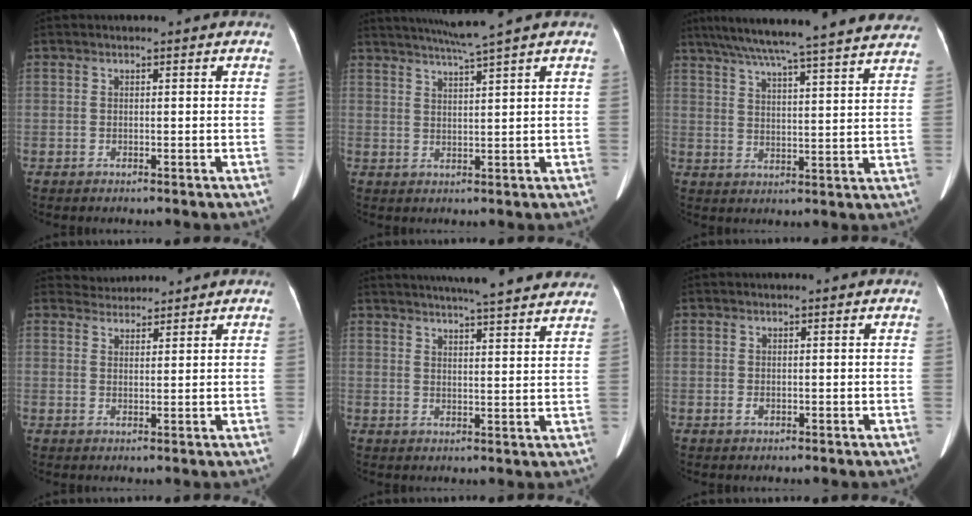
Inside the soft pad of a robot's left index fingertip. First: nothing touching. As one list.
[{"total": 5.8, "force": [4.7, -1.9, 2.9], "torque": [-0.048, 0.002, 0.082]}, {"total": 28.4, "force": [25.2, 1.3, 13.1], "torque": [-0.218, -0.010, 0.322]}, {"total": 2.7, "force": [2.6, 0.3, -0.6], "torque": [0.002, 0.017, 0.050]}, {"total": 19.0, "force": [16.9, 1.6, 8.5], "torque": [-0.122, 0.011, 0.205]}, {"total": 1.5, "force": [-1.4, 0.1, -0.3], "torque": [0.006, -0.003, -0.024]}]